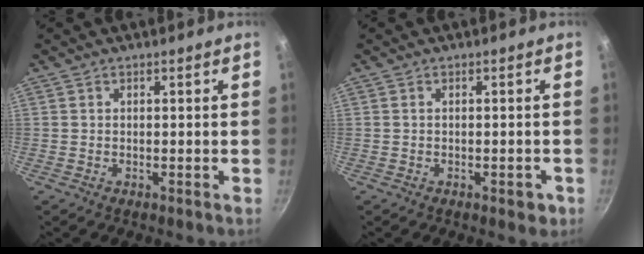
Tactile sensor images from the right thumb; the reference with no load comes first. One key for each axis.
{"total": 2.5, "fx": -1.1, "fy": 1.2, "fz": 1.9, "tx": -0.013, "ty": 0.009, "tz": -0.008}